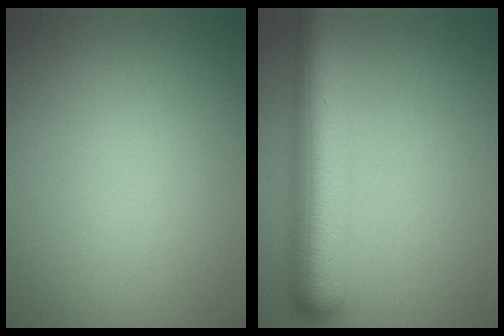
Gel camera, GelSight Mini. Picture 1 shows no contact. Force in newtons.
{"total": 7.8, "press": 7.8, "slide": 0.2}